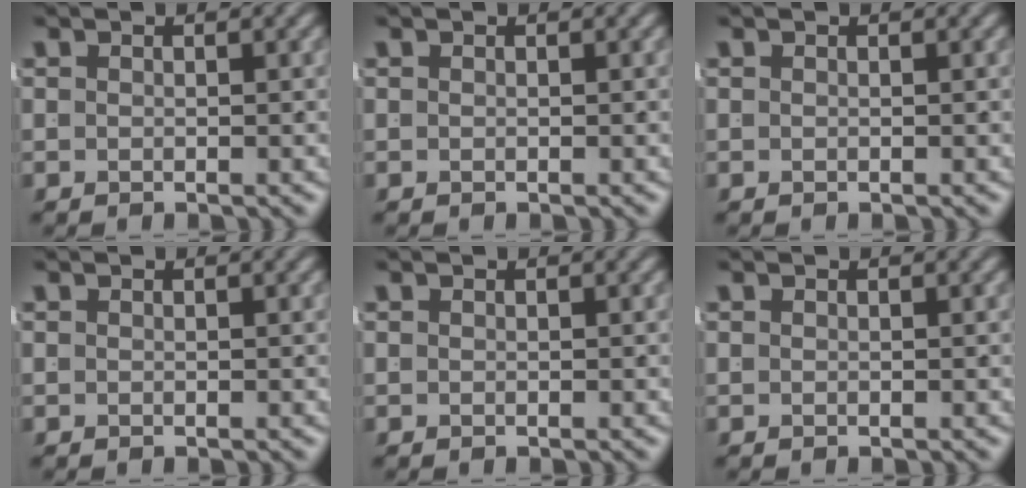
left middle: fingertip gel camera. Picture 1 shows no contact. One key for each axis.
{"total": 0.0}
{"total": 0.0}
{"total": 0.0}
{"total": 0.0}
{"total": 0.0}